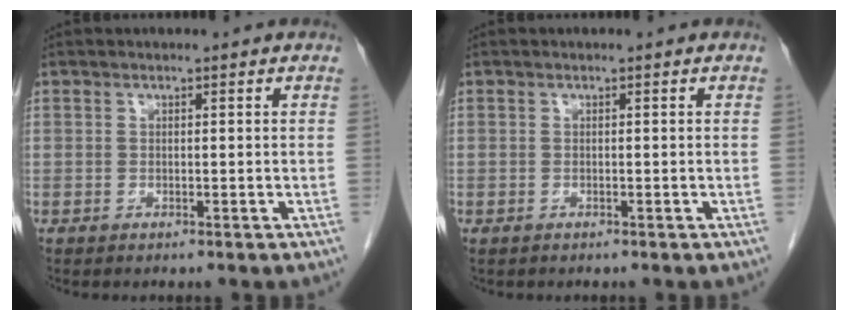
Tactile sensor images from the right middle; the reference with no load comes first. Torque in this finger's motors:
{"motor_torque": [1.38, -0.76, 1.05, 0.21]}